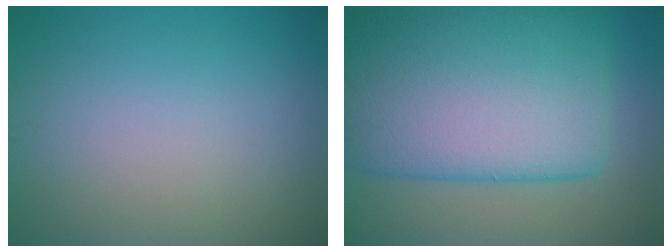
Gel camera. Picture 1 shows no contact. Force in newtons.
{"total": 14.8, "press": 14.8, "slide": 0.4}